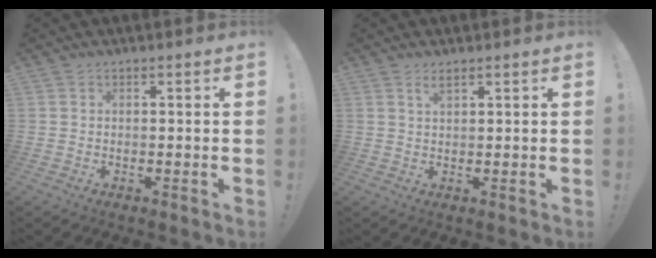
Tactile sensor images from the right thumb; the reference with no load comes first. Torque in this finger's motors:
{"motor_torque": [0.01, 0.32, 0.38, 0.07, -0.02]}